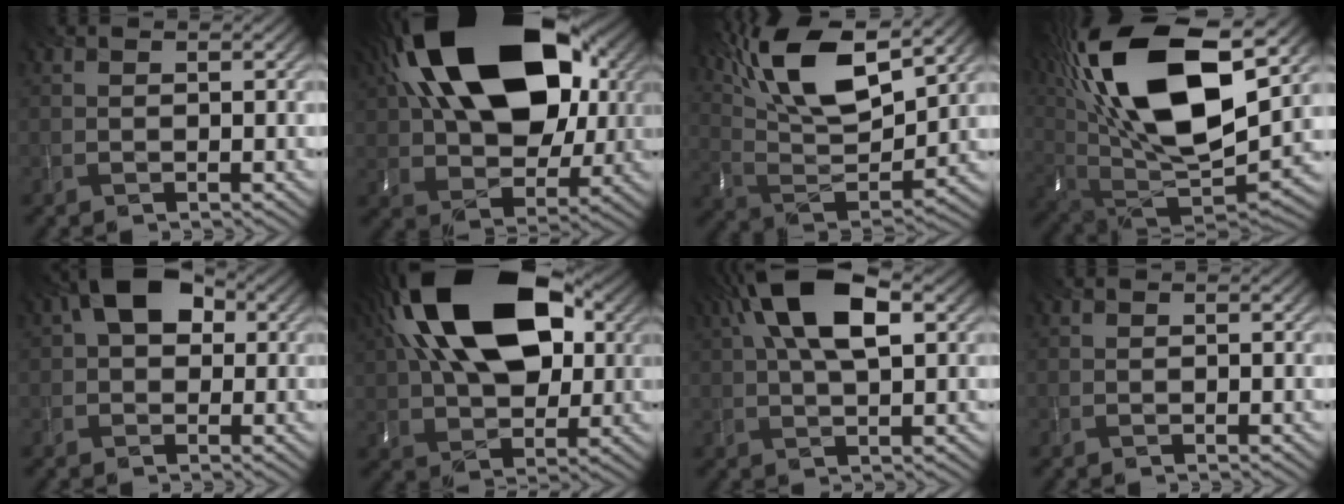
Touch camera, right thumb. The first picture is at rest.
{"total": 22.8, "force": [8.6, 13.7, 16.0], "torque": [-0.323, 0.052, 0.138]}
{"total": 16.0, "force": [9.8, 5.0, 11.6], "torque": [-0.243, 0.018, 0.159]}
{"total": 22.0, "force": [8.9, 10.0, 17.5], "torque": [-0.389, 0.035, 0.154]}
{"total": 6.2, "force": [1.6, 4.1, 4.3], "torque": [-0.078, 0.012, 0.017]}
{"total": 21.3, "force": [7.9, 12.1, 15.6], "torque": [-0.307, 0.067, 0.107]}
{"total": 11.3, "force": [4.4, 4.5, 9.5], "torque": [-0.188, 0.023, 0.068]}
{"total": 0.0}